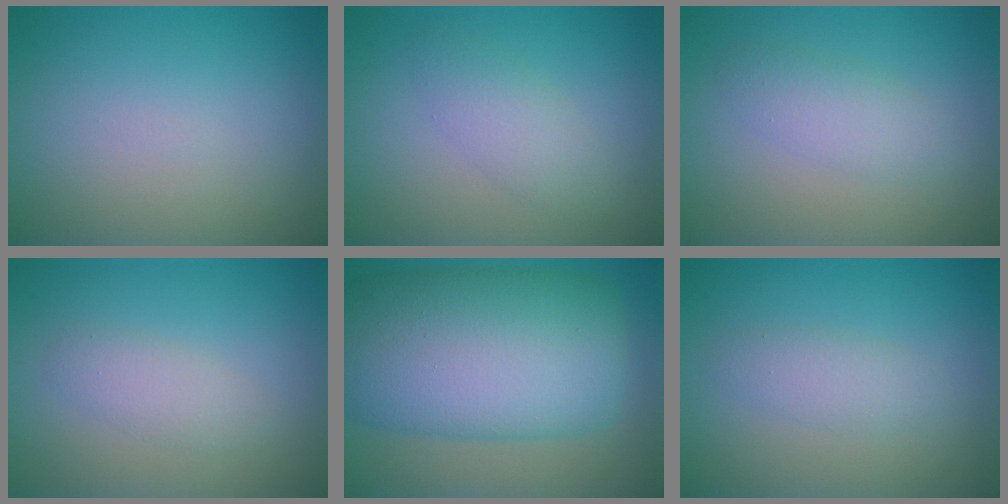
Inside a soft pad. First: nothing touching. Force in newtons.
{"total": 2.5, "press": 2.5, "slide": 0.0}
{"total": 2.4, "press": 2.4, "slide": 0.2}
{"total": 1.9, "press": 1.9, "slide": 0.0}
{"total": 14.6, "press": 14.6, "slide": 0.1}
{"total": 1.8, "press": 1.8, "slide": 0.1}